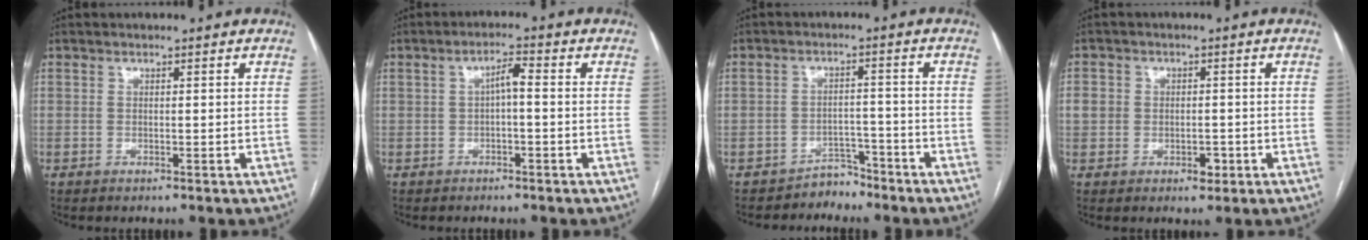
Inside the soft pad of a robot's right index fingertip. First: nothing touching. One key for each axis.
{"total": 2.7, "fx": 0.0, "fy": 0.7, "fz": 2.6, "tx": -0.046, "ty": 0.017, "tz": 0.000}
{"total": 3.4, "fx": -3.0, "fy": 1.6, "fz": -0.7, "tx": 0.021, "ty": 0.012, "tz": -0.046}
{"total": 4.8, "fx": -1.0, "fy": 3.9, "fz": 2.6, "tx": -0.033, "ty": 0.012, "tz": -0.008}